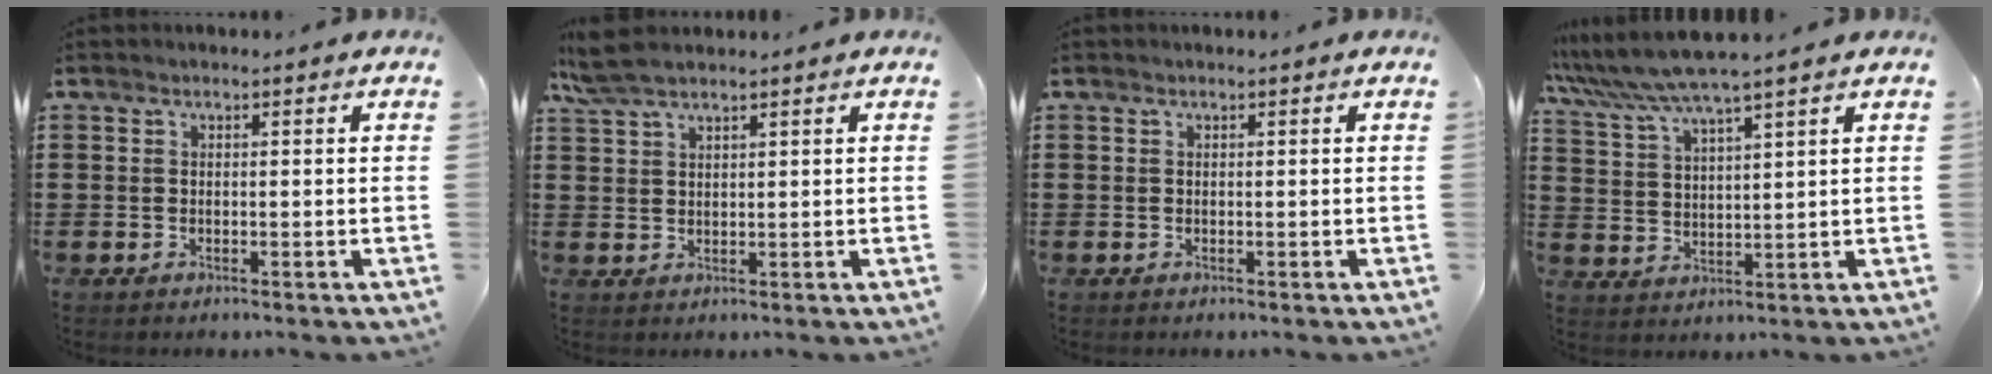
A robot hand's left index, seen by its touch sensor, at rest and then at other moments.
{"total": 4.5, "force": [3.6, 0.9, 2.6], "torque": [-0.067, -0.002, 0.064]}
{"total": 0.0}
{"total": 6.2, "force": [5.2, -0.2, 3.3], "torque": [-0.081, -0.022, 0.091]}